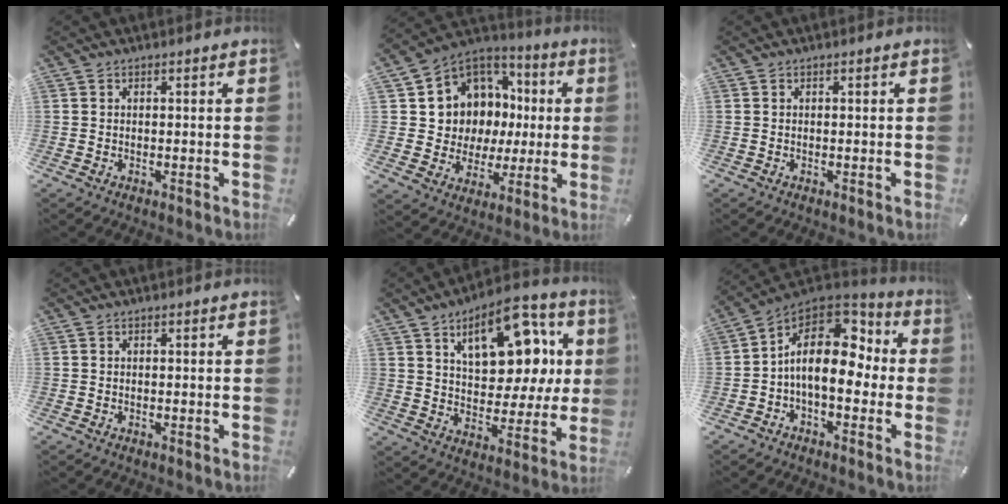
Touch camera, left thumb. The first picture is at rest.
{"total": 10.0, "force": [2.2, 9.7, 0.9], "torque": [-0.027, -0.042, 0.060]}
{"total": 0.0}
{"total": 0.0}
{"total": 17.7, "force": [8.2, 10.3, 11.9], "torque": [-0.173, -0.035, 0.140]}
{"total": 15.7, "force": [1.0, 9.5, 12.5], "torque": [-0.213, -0.006, 0.015]}